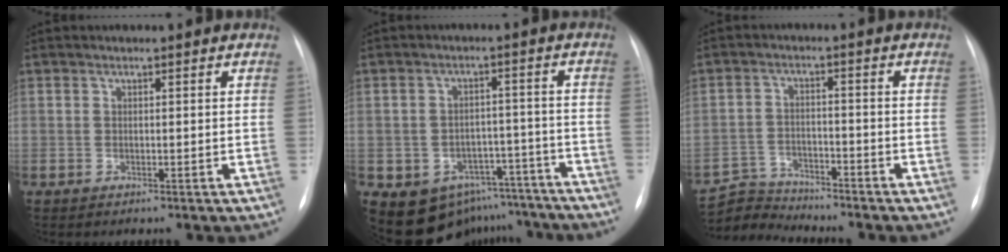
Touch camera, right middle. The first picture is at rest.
{"total": 11.8, "force": [-8.7, 7.5, 2.5], "torque": [-0.028, 0.045, -0.104]}
{"total": 5.7, "force": [-5.6, 0.2, -1.2], "torque": [0.015, -0.003, -0.102]}